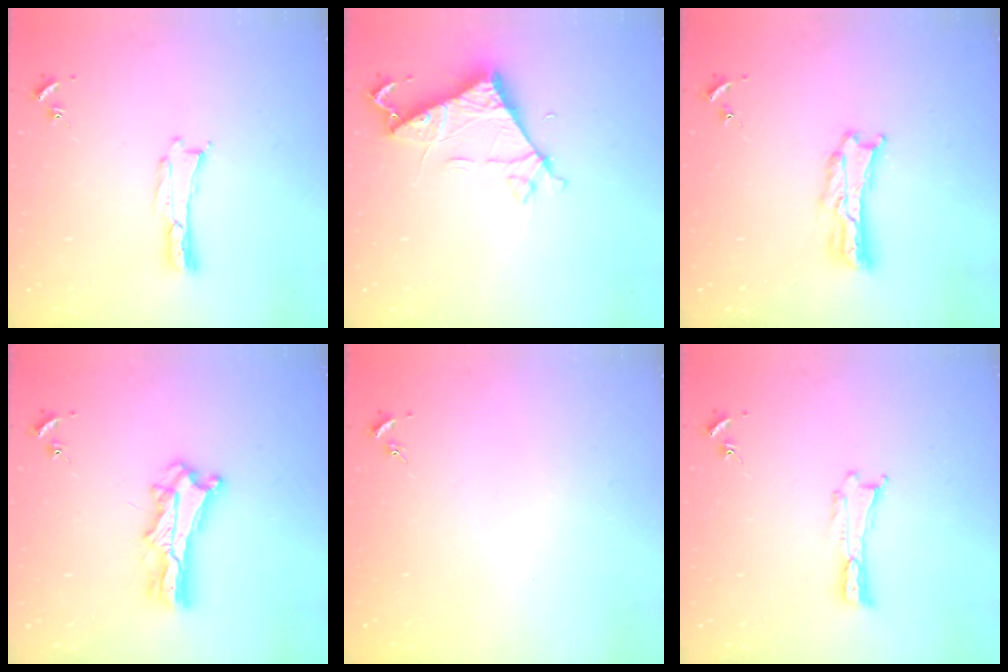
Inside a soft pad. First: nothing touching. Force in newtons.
{"total": 6.9, "press": 6.9, "slide": 0.5}
{"total": 1.7, "press": 1.7, "slide": 0.3}
{"total": 6.7, "press": 6.6, "slide": 0.5}
{"total": 0.0}
{"total": 0.0}